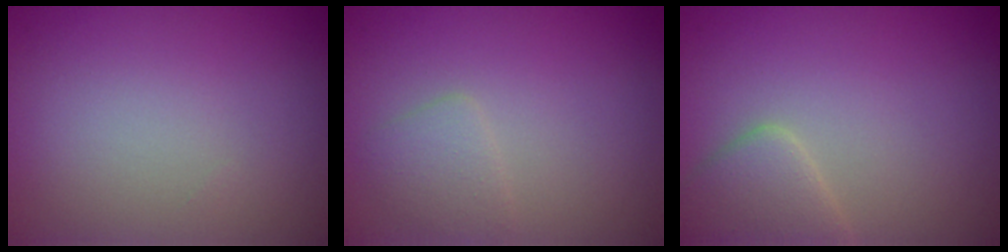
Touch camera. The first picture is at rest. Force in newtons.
{"total": 1.7, "press": 1.7, "slide": 0.0}
{"total": 2.9, "press": 2.9, "slide": 0.1}